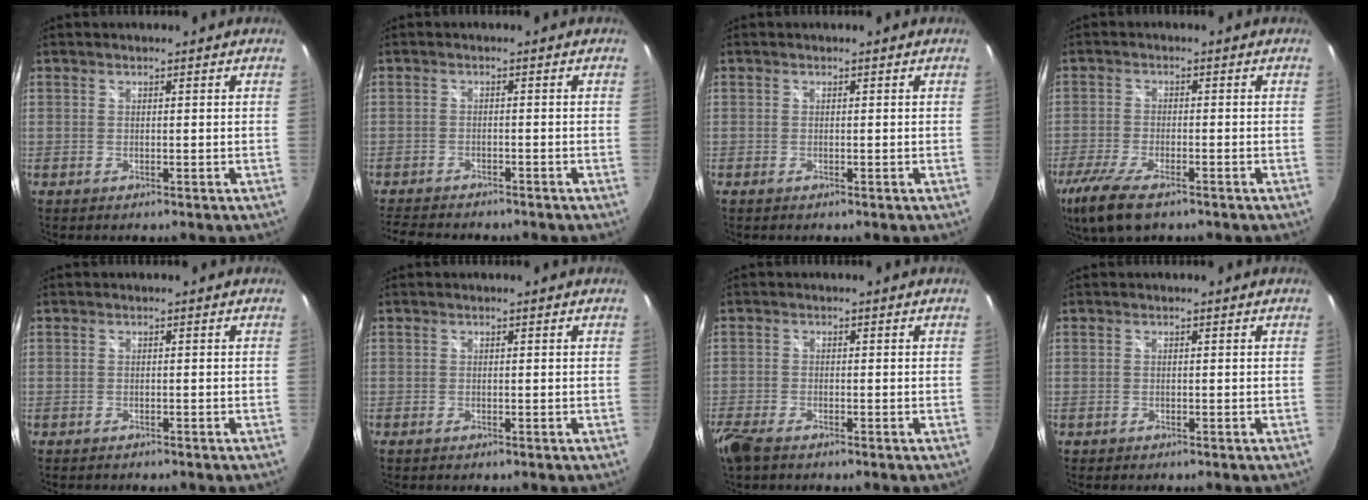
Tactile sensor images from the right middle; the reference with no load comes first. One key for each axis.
{"total": 7.5, "fx": -6.9, "fy": 1.5, "fz": 2.7, "tx": -0.071, "ty": -0.016, "tz": -0.110}
{"total": 0.0}
{"total": 10.3, "fx": -6.9, "fy": 3.3, "fz": 6.9, "tx": -0.167, "ty": -0.036, "tz": -0.132}
{"total": 0.6, "fx": -0.6, "fy": 0.1, "fz": 0.0, "tx": 0.000, "ty": -0.001, "tz": -0.011}
{"total": 0.0}
{"total": 5.4, "fx": -4.0, "fy": 1.8, "fz": 3.2, "tx": -0.089, "ty": -0.020, "tz": -0.081}
{"total": 0.0}